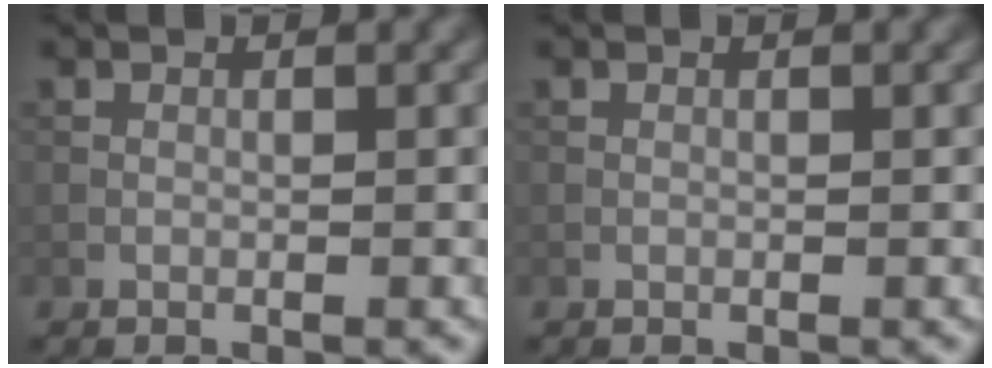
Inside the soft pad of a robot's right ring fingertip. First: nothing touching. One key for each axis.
{"total": 0.0}